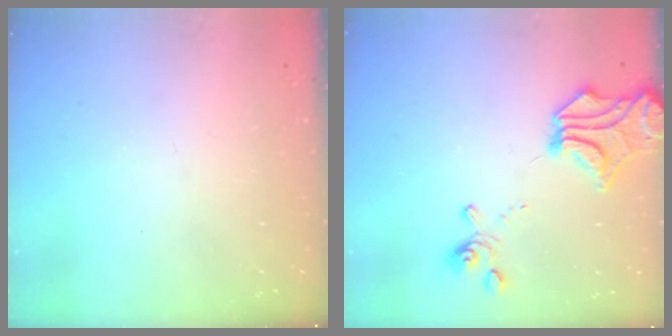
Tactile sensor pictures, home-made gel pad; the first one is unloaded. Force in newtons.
{"total": 8.3, "press": 7.8, "slide": 2.8}